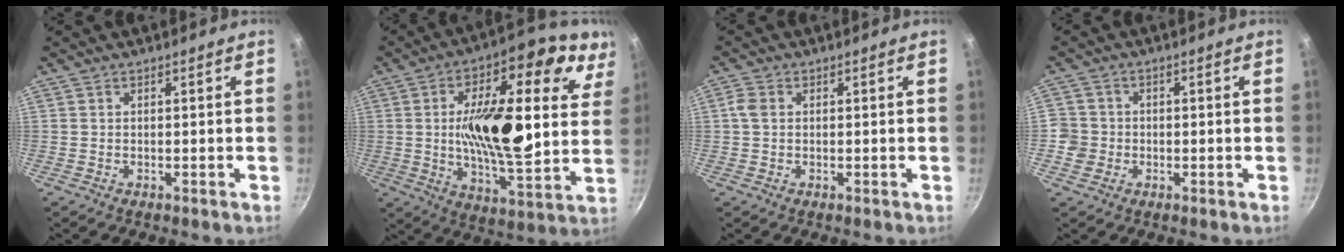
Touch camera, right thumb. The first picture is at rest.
{"total": 26.1, "force": [7.1, 11.8, 22.2], "torque": [-0.344, -0.033, 0.100]}
{"total": 2.4, "force": [0.3, 1.8, 1.6], "torque": [-0.032, 0.005, 0.004]}
{"total": 4.2, "force": [-1.1, 3.9, 0.9], "torque": [0.006, 0.016, -0.023]}